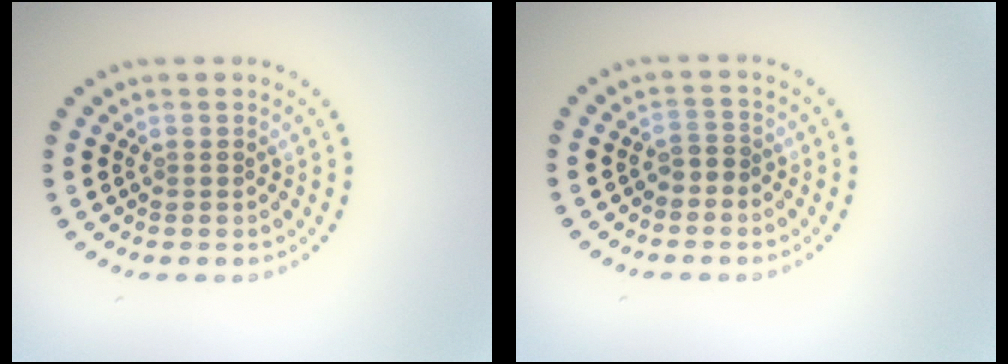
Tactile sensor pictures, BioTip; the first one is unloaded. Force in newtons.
{"total": 1.2, "press": 0.9, "slide": 0.7}